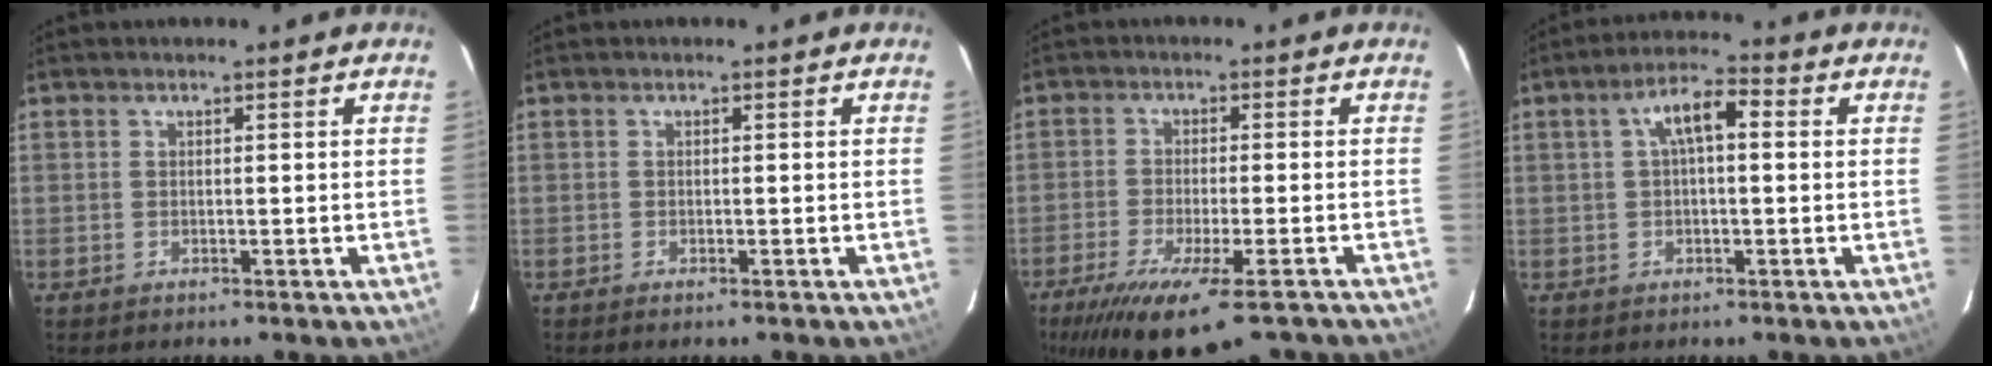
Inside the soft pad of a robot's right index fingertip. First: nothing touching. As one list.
[{"total": 0.8, "force": [-0.7, 0.1, 0.3], "torque": [-0.007, -0.001, -0.012]}, {"total": 16.2, "force": [-11.8, 3.3, 10.5], "torque": [-0.206, -0.058, -0.186]}, {"total": 5.8, "force": [1.0, 2.3, 5.2], "torque": [-0.098, 0.021, 0.017]}]